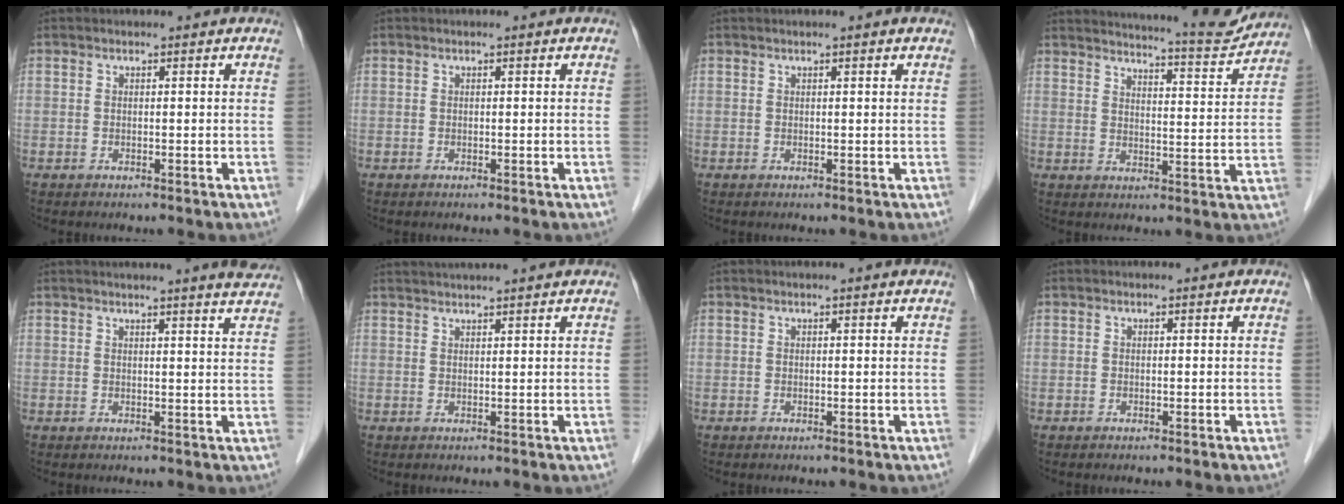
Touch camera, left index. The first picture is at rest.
{"total": 0.0}
{"total": 0.8, "force": [0.5, -0.1, 0.6], "torque": [-0.014, 0.003, 0.011]}
{"total": 13.4, "force": [13.0, 0.5, 3.4], "torque": [-0.051, -0.031, 0.162]}
{"total": 8.4, "force": [7.7, -0.6, 3.3], "torque": [-0.042, -0.004, 0.071]}
{"total": 6.2, "force": [5.7, -0.8, 2.5], "torque": [-0.036, 0.033, 0.078]}
{"total": 0.6, "force": [0.5, -0.1, 0.4], "torque": [-0.014, 0.002, 0.012]}
{"total": 0.0}